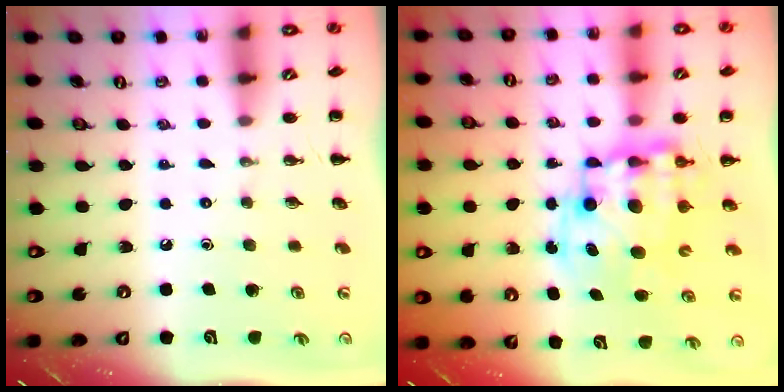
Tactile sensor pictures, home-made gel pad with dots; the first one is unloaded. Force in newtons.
{"total": 12.2, "press": 11.8, "slide": 3.0}